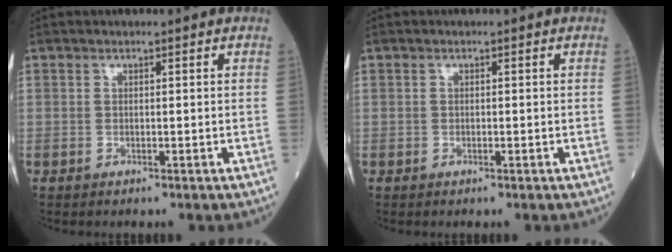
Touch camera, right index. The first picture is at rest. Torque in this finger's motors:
{"motor_torque": [-0.02, 0.05, -0.03, -0.01]}